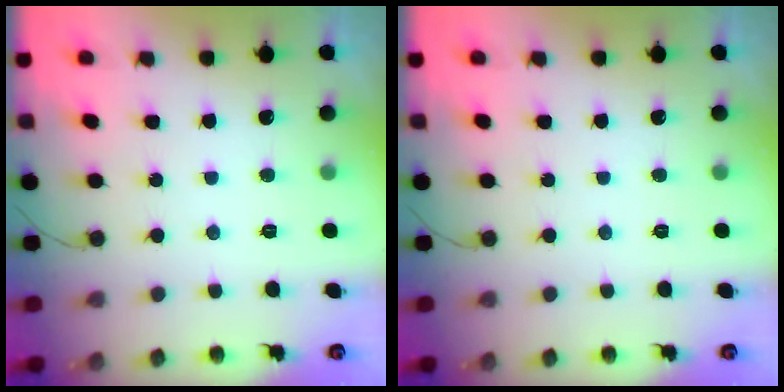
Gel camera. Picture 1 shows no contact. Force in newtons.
{"total": 0.0}